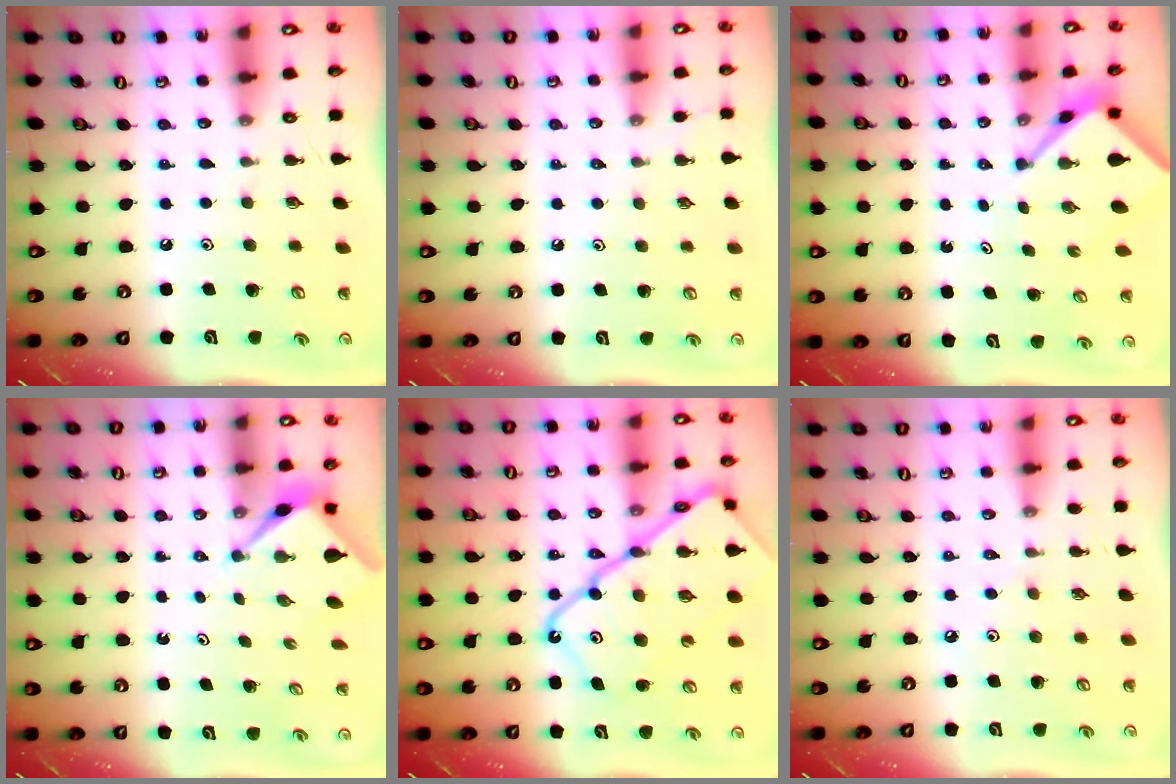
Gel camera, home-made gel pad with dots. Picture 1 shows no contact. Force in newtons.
{"total": 0.9, "press": 0.9, "slide": 0.2}
{"total": 3.9, "press": 3.9, "slide": 0.5}
{"total": 2.6, "press": 2.6, "slide": 0.1}
{"total": 22.4, "press": 22.3, "slide": 2.2}
{"total": 2.9, "press": 2.9, "slide": 0.6}